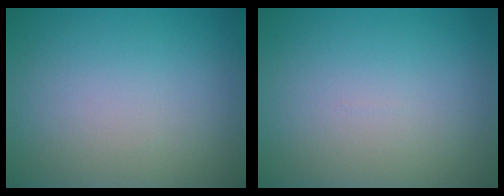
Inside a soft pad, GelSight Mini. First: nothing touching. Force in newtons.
{"total": 0.0}